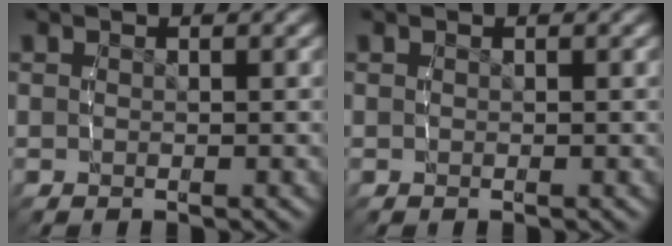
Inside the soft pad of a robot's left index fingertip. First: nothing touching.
{"total": 0.0}